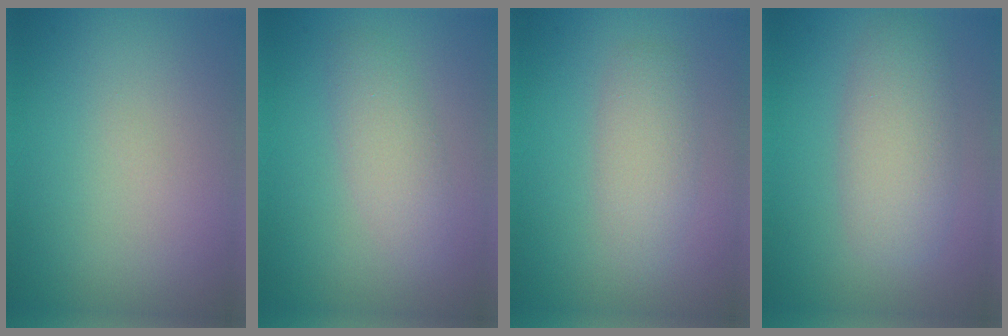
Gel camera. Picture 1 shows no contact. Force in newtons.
{"total": 2.5, "press": 2.5, "slide": 0.1}
{"total": 2.7, "press": 2.7, "slide": 0.1}
{"total": 4.4, "press": 4.4, "slide": 0.1}